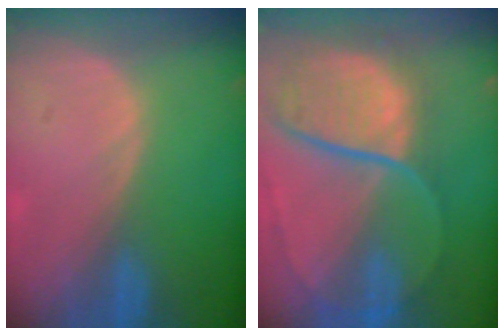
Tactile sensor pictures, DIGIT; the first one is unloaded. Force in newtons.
{"total": 11.4, "press": 9.4, "slide": 6.4}